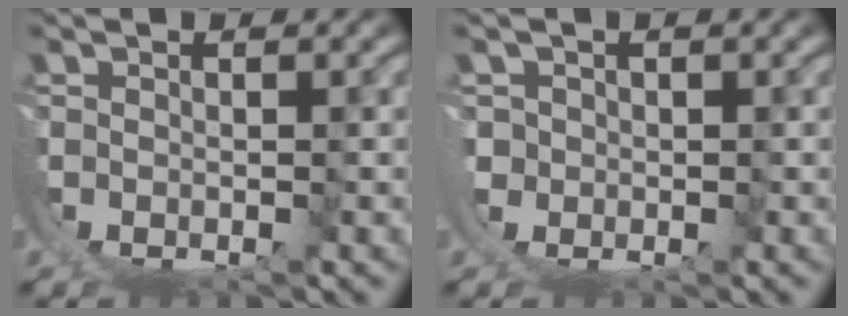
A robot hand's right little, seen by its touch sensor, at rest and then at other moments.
{"total": 4.9, "force": [-0.4, 4.8, 1.1], "torque": [-0.046, -0.012, -0.011]}